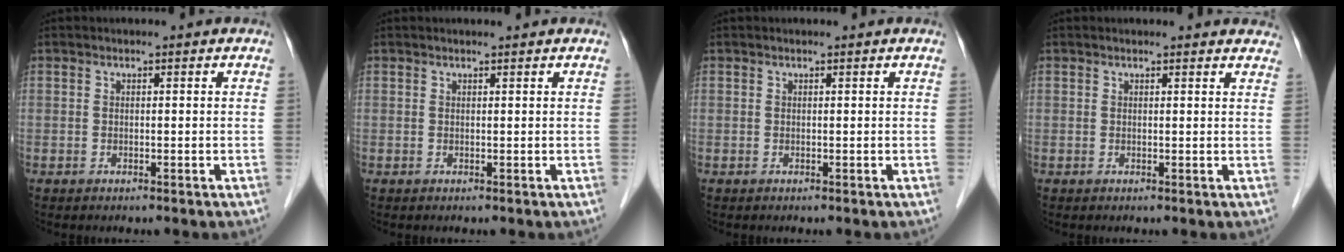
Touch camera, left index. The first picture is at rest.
{"total": 0.9, "force": [0.8, -0.1, 0.4], "torque": [-0.006, 0.003, 0.014]}
{"total": 0.0}
{"total": 6.8, "force": [6.5, 1.3, 1.7], "torque": [-0.006, 0.004, 0.048]}